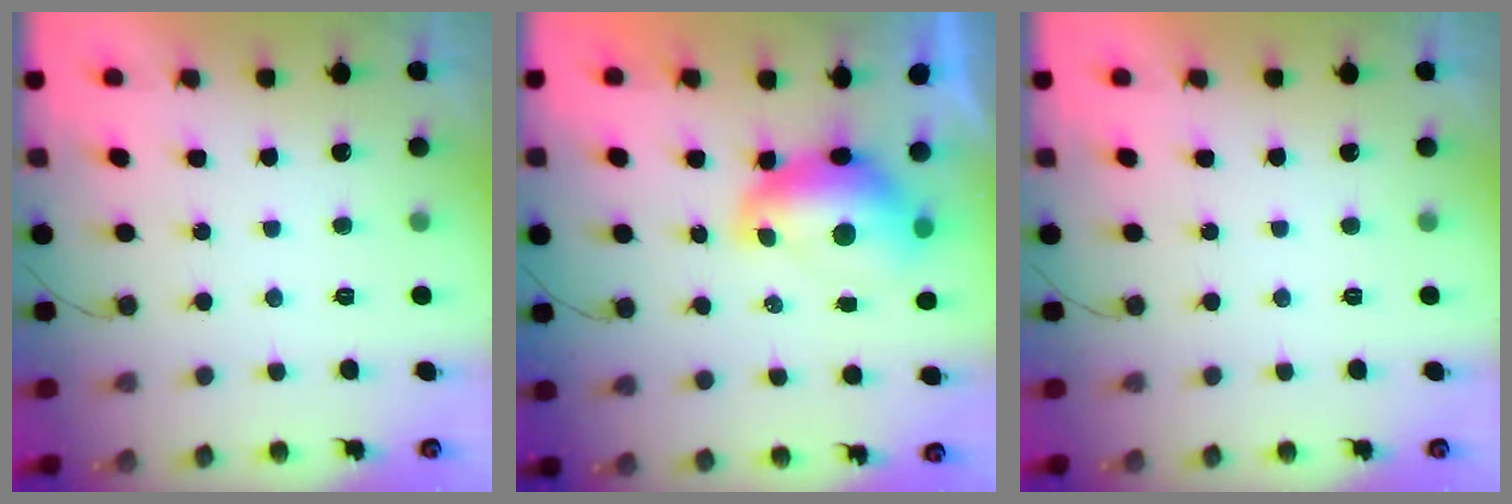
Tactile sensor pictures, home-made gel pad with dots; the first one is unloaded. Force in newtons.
{"total": 9.8, "press": 9.8, "slide": 1.1}
{"total": 0.0}